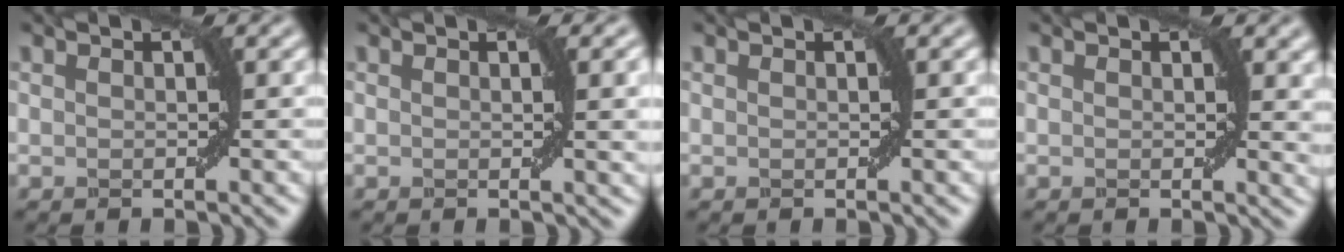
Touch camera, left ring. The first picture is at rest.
{"total": 2.7, "force": [0.6, 0.5, 2.6], "torque": [-0.029, 0.001, 0.010]}
{"total": 0.0}
{"total": 1.8, "force": [0.8, 0.7, 1.5], "torque": [-0.011, -0.004, 0.014]}